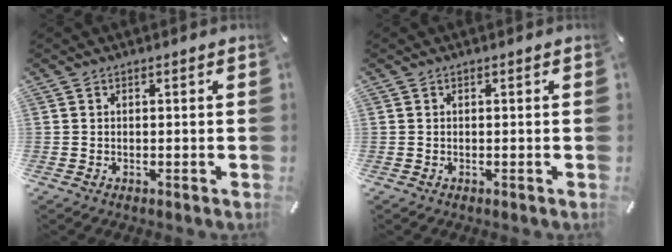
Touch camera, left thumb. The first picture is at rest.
{"total": 0.0}